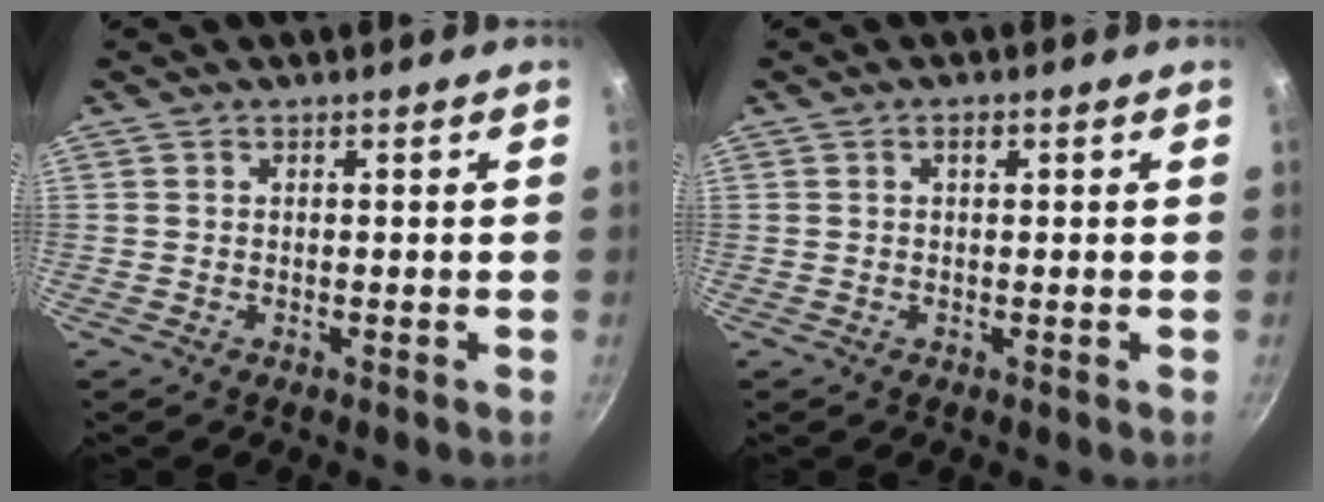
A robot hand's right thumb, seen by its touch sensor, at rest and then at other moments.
{"total": 1.4, "force": [0.4, 0.6, 1.1], "torque": [-0.018, 0.004, 0.005]}